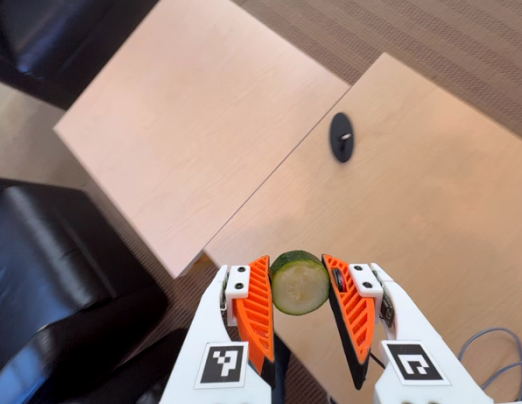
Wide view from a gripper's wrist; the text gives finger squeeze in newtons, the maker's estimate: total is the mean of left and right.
{"total": 14.0, "left": 14.1, "right": 13.9}